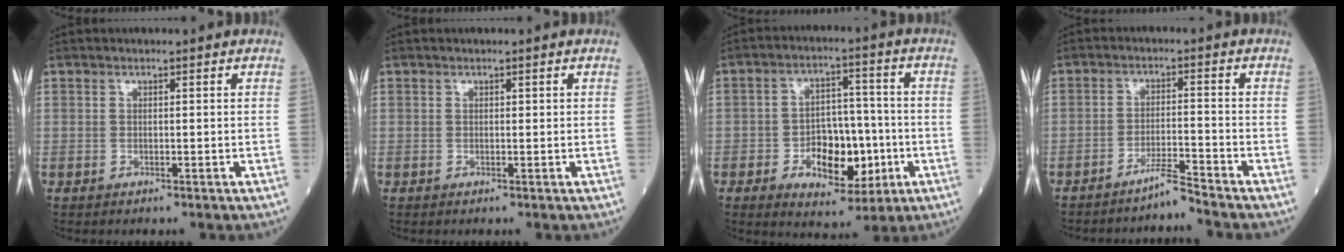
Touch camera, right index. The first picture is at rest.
{"total": 0.0}
{"total": 10.8, "force": [-3.1, 5.9, 8.4], "torque": [-0.135, 0.012, -0.042]}
{"total": 3.9, "force": [-3.6, -1.2, 1.0], "torque": [-0.016, -0.017, -0.067]}